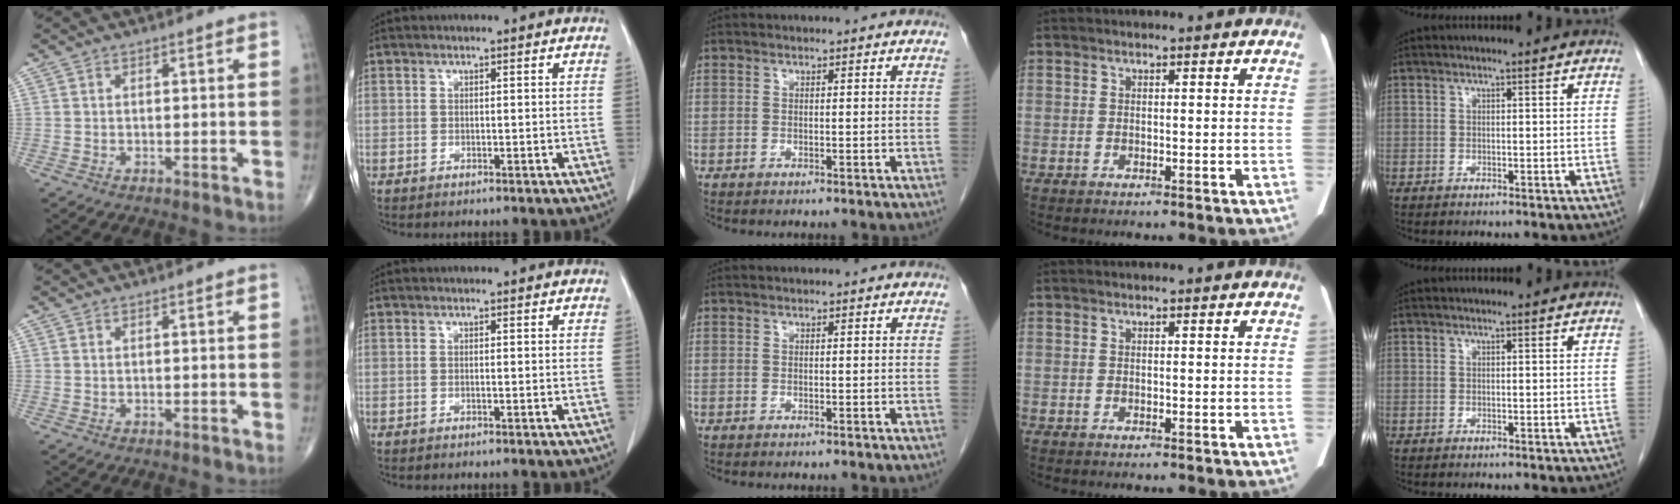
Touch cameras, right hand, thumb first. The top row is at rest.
{}